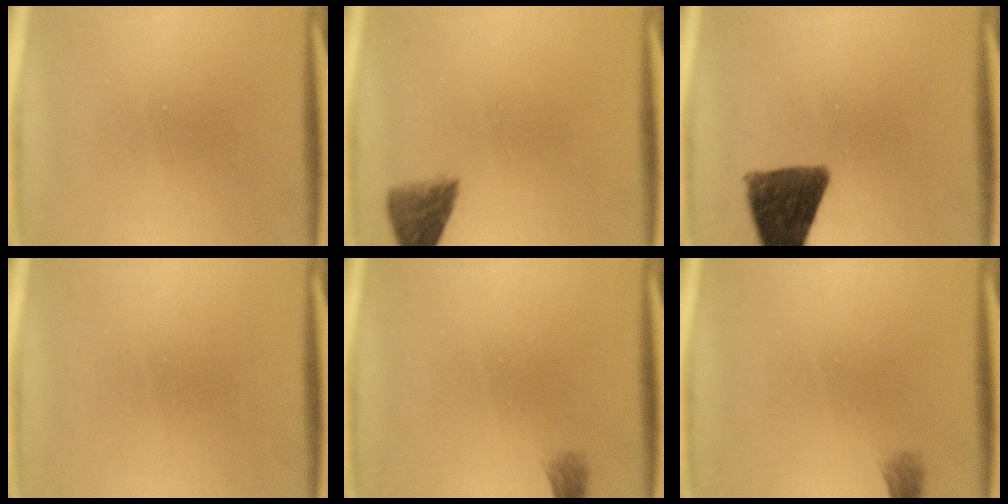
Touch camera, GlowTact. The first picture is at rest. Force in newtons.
{"total": 5.0}
{"total": 11.4}
{"total": 1.4}
{"total": 1.1}
{"total": 1.1}